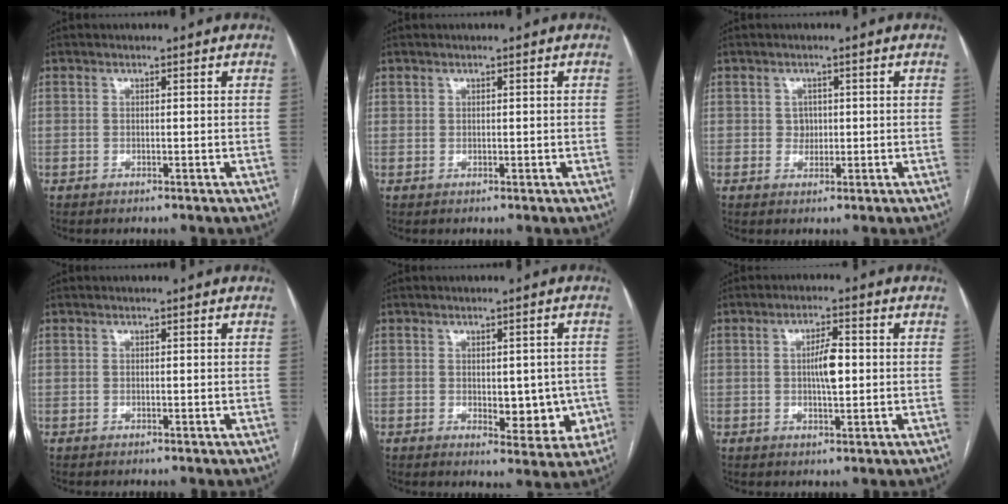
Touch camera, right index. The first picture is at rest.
{"total": 0.7, "force": [0.4, 0.5, 0.2], "torque": [0.001, -0.001, 0.007]}
{"total": 1.7, "force": [0.1, 1.5, 0.7], "torque": [-0.008, 0.002, 0.003]}
{"total": 0.0}
{"total": 7.5, "force": [-1.0, 3.9, 6.3], "torque": [-0.062, 0.004, -0.002]}
{"total": 4.6, "force": [0.1, 1.0, 4.5], "torque": [-0.079, 0.005, 0.002]}